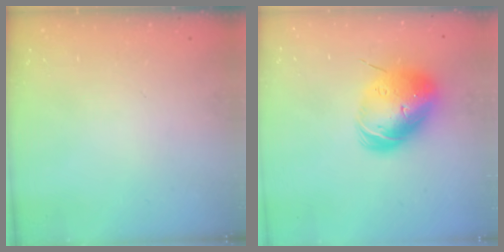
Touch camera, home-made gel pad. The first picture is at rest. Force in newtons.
{"total": 16.0, "press": 15.7, "slide": 2.9}